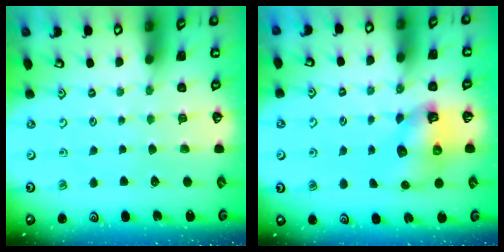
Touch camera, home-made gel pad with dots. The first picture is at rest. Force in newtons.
{"total": 8.8, "press": 8.8, "slide": 1.2}